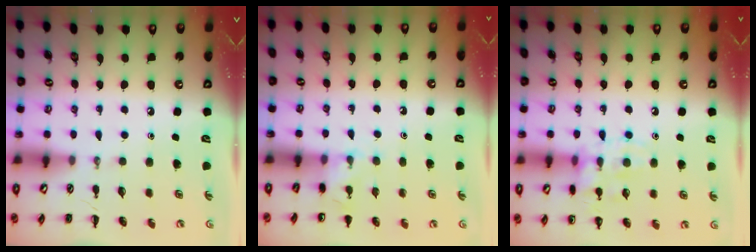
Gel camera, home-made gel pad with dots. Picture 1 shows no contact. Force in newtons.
{"total": 5.6, "press": 5.4, "slide": 1.4}
{"total": 11.4, "press": 11.4, "slide": 0.5}